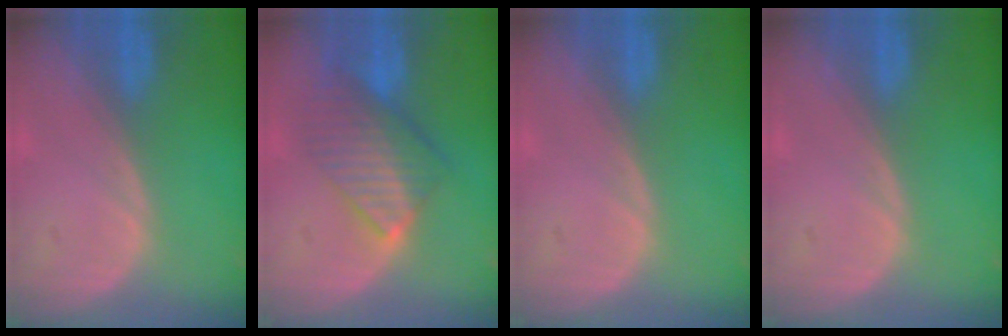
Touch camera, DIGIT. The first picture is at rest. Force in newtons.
{"total": 7.5, "press": 7.1, "slide": 2.3}
{"total": 0.0}
{"total": 0.0}